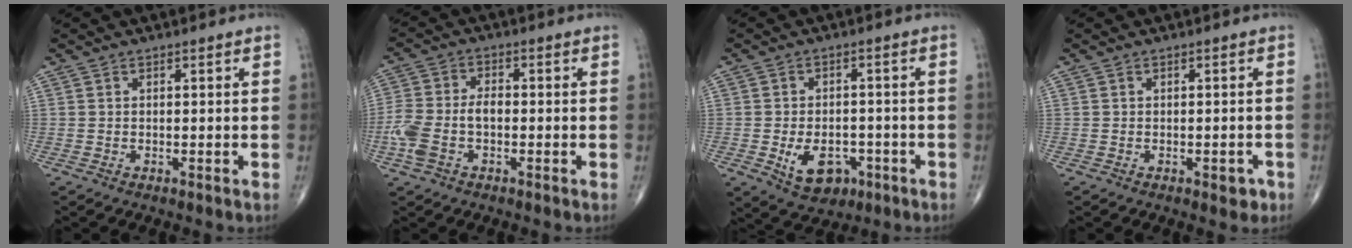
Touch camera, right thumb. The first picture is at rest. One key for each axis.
{"total": 8.7, "fx": -2.2, "fy": 5.0, "fz": 6.8, "tx": -0.165, "ty": 0.023, "tz": -0.046}
{"total": 8.2, "fx": -2.9, "fy": 5.6, "fz": 5.3, "tx": -0.064, "ty": 0.012, "tz": -0.035}
{"total": 2.2, "fx": -1.0, "fy": 1.2, "fz": 1.5, "tx": -0.006, "ty": 0.003, "tz": -0.011}